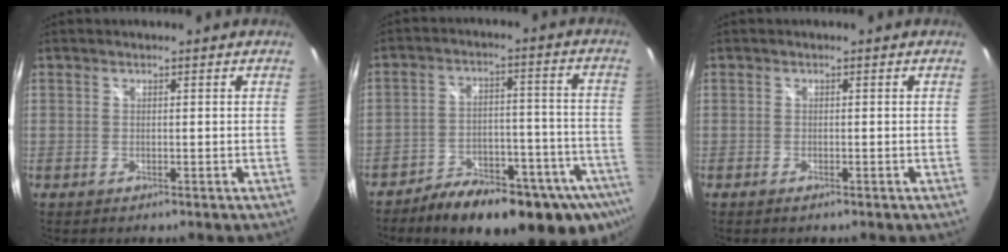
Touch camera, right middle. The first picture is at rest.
{"total": 22.2, "force": [-15.9, 8.4, 13.0], "torque": [-0.183, -0.016, -0.205]}
{"total": 0.9, "force": [-0.7, 0.2, 0.5], "torque": [-0.009, -0.004, -0.014]}